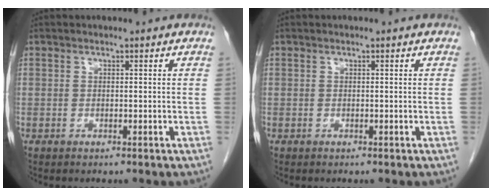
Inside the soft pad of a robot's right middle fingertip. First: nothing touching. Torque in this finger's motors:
{"motor_torque": [0.19, -0.01, 0.01, 0.00]}